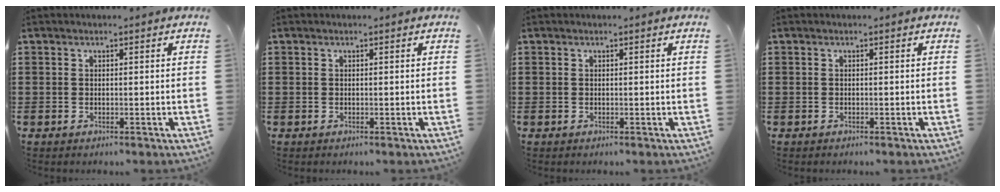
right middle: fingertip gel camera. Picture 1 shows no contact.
{"total": 0.0}
{"total": 0.0}
{"total": 0.0}